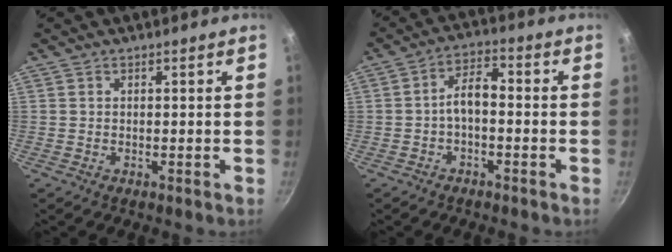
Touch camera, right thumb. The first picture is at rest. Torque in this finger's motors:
{"motor_torque": [0.67, 0.93, 0.70, -0.26, 0.01]}